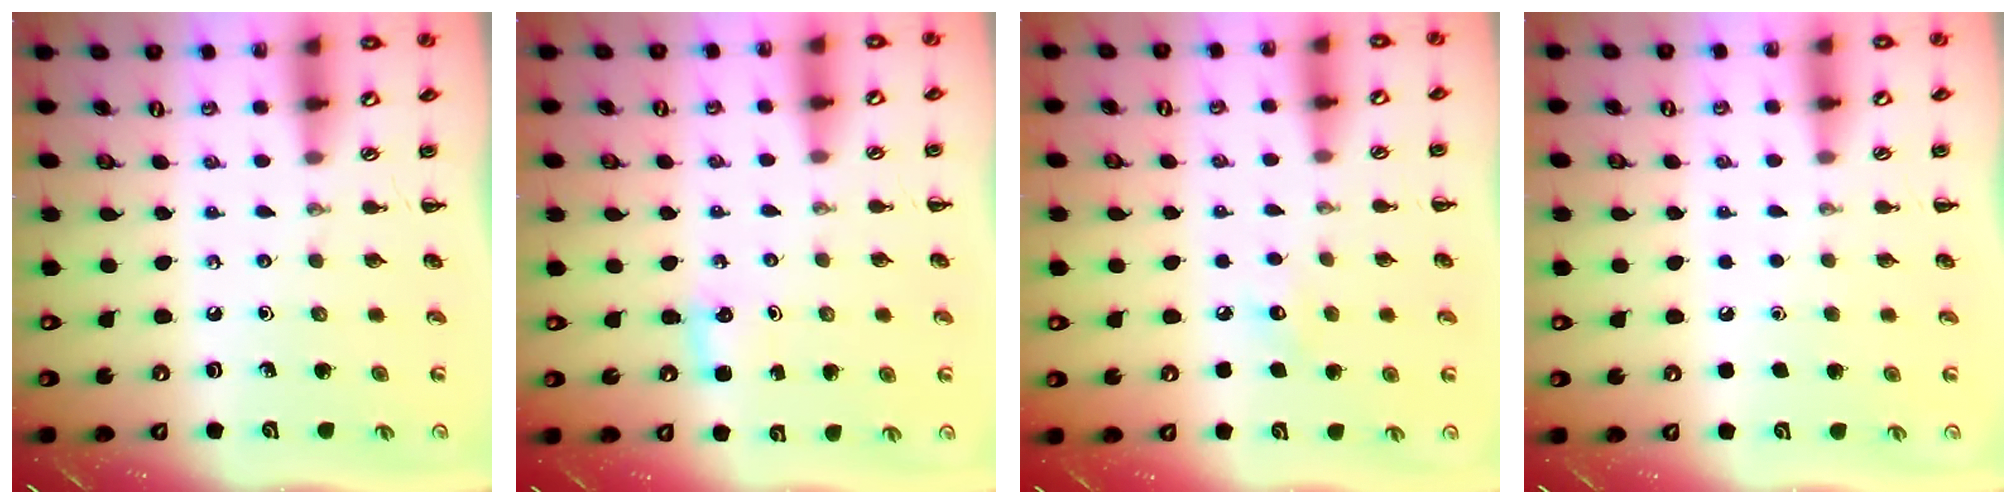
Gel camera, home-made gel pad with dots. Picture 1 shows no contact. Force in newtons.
{"total": 2.4, "press": 2.3, "slide": 0.7}
{"total": 5.8, "press": 5.6, "slide": 1.6}
{"total": 1.7, "press": 1.7, "slide": 0.1}